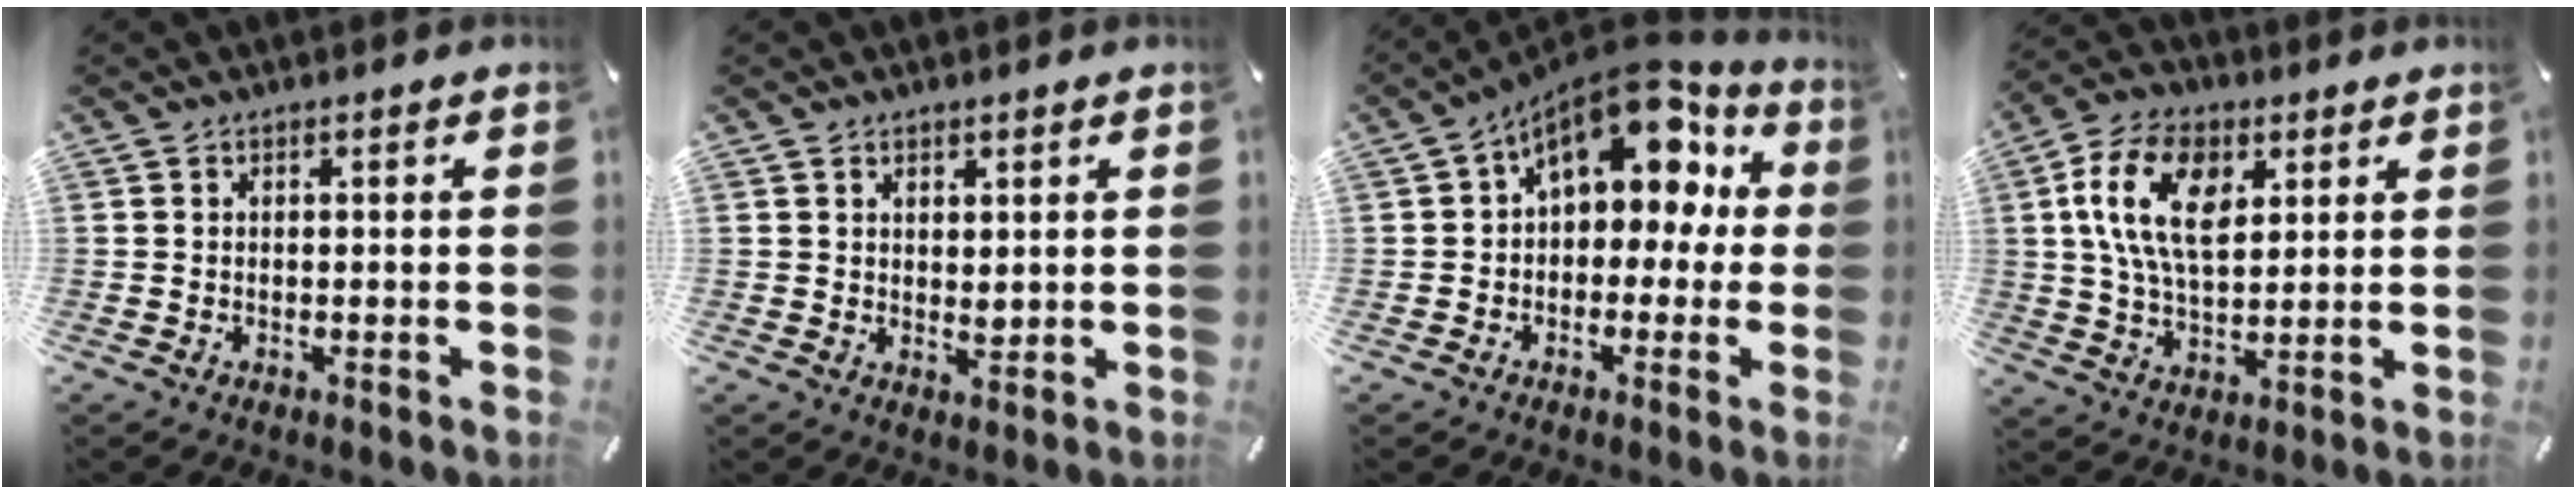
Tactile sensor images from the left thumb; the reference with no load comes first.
{"total": 2.0, "force": [1.3, 1.4, 0.6], "torque": [0.003, -0.006, 0.022]}
{"total": 13.7, "force": [7.3, 8.1, 8.2], "torque": [-0.126, -0.050, 0.129]}
{"total": 14.5, "force": [4.8, 8.9, 10.5], "torque": [-0.218, 0.009, 0.085]}